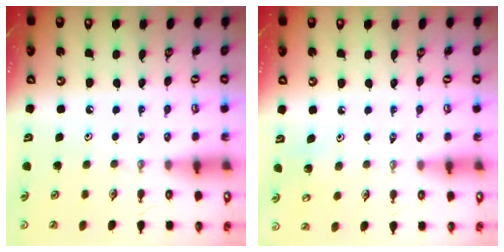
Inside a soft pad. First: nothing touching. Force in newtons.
{"total": 5.3, "press": 5.3, "slide": 0.3}